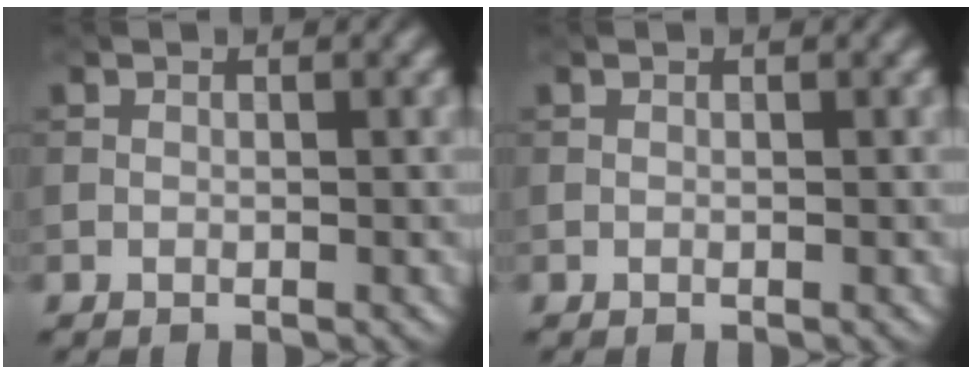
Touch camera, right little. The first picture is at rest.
{"total": 0.0}